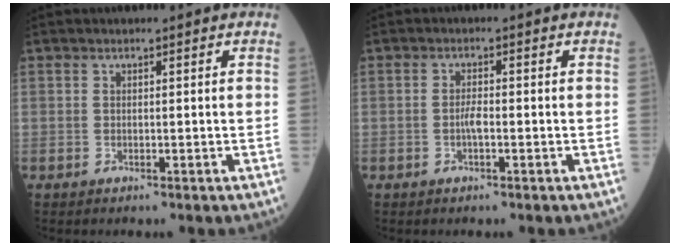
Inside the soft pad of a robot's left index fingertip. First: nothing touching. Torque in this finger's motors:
{"motor_torque": [-0.02, 0.02, 0.07, 0.05]}